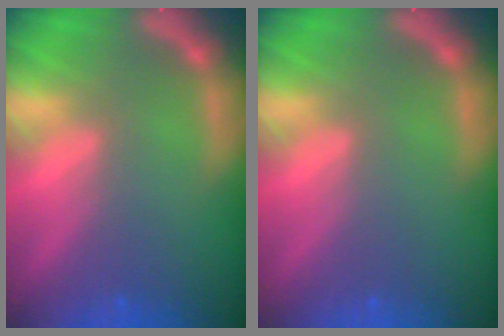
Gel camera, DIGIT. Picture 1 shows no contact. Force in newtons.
{"total": 0.0}